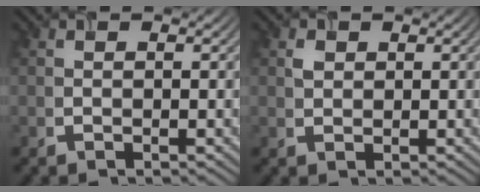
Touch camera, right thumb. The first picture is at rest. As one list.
[{"total": 1.2, "force": [0.5, 0.9, 0.5], "torque": [-0.012, -0.001, 0.009]}]